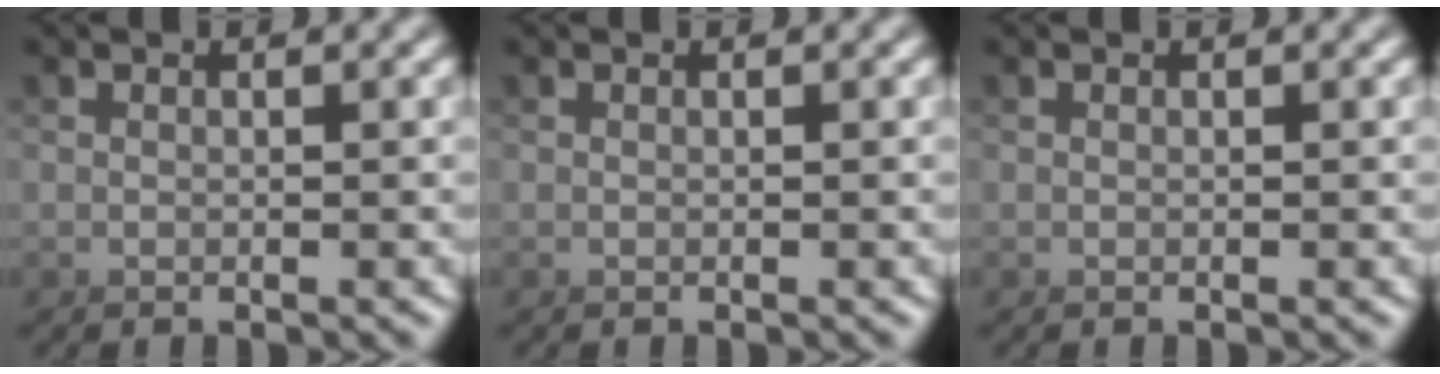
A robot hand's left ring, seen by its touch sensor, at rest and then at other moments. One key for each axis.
{"total": 0.0}
{"total": 0.0}